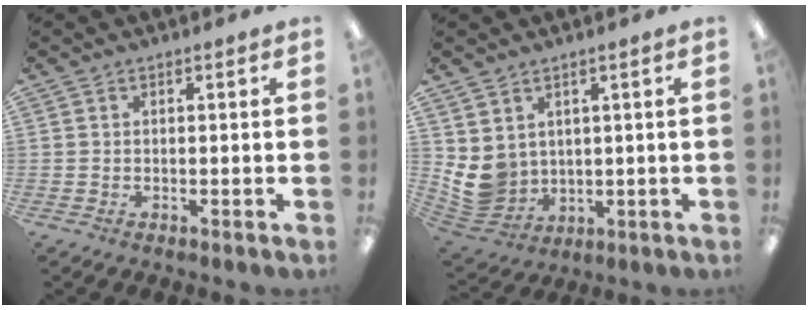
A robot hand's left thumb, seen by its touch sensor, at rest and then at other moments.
{"total": 7.4, "force": [2.5, 6.3, 2.8], "torque": [-0.102, -0.023, 0.054]}